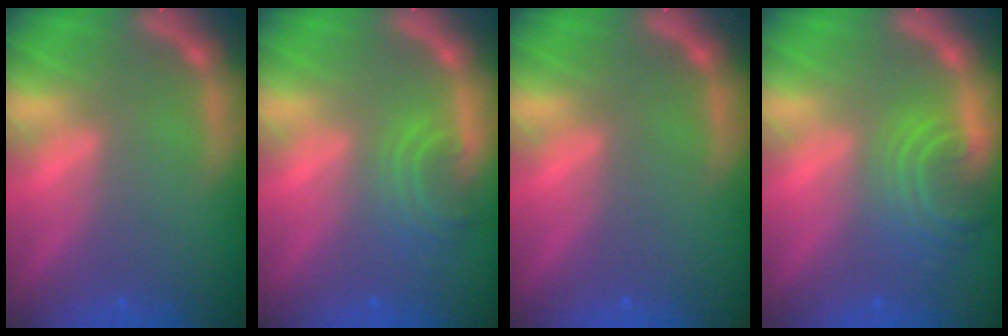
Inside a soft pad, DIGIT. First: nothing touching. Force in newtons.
{"total": 3.5}
{"total": 0.0}
{"total": 5.5}